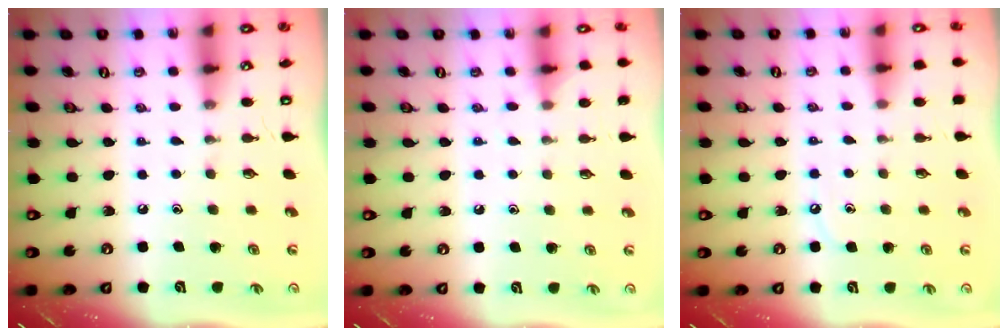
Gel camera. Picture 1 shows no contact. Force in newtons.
{"total": 4.6, "press": 4.5, "slide": 0.6}
{"total": 4.8, "press": 4.8, "slide": 0.6}